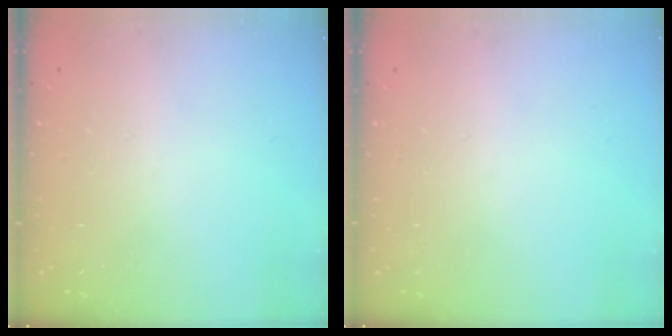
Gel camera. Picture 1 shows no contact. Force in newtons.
{"total": 0.0}